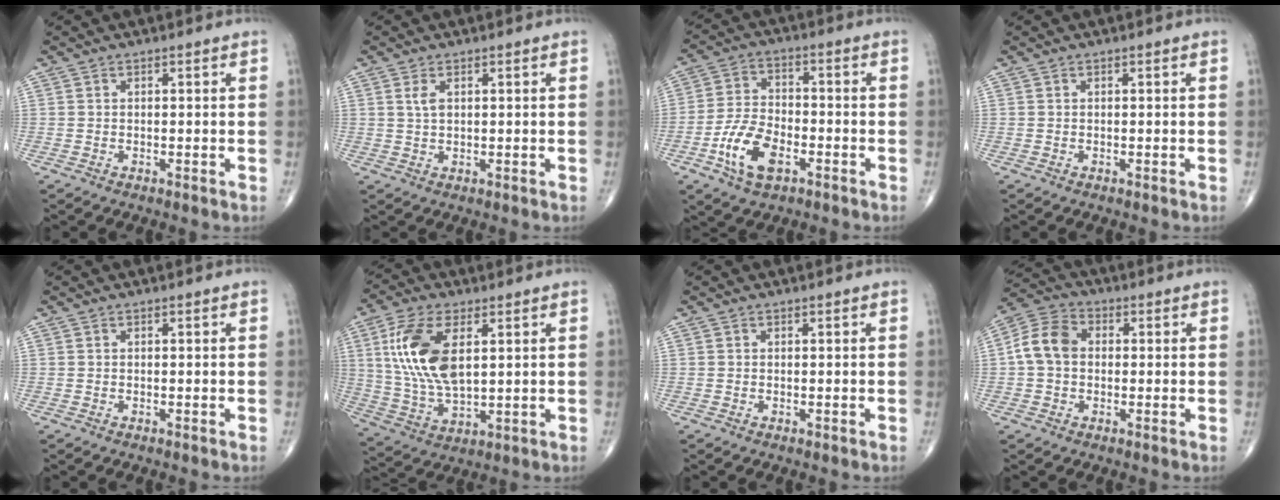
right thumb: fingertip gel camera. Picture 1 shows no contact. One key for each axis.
{"total": 2.1, "fx": 0.8, "fy": 1.1, "fz": 1.7, "tx": -0.034, "ty": 0.001, "tz": 0.018}
{"total": 10.5, "fx": -4.4, "fy": 5.6, "fz": 7.6, "tx": -0.146, "ty": 0.017, "tz": -0.084}
{"total": 0.0}
{"total": 0.0}
{"total": 14.7, "fx": 3.8, "fy": 7.3, "fz": 12.2, "tx": -0.247, "ty": -0.012, "tz": 0.081}
{"total": 0.0}
{"total": 8.0, "fx": 0.3, "fy": 6.1, "fz": 5.2, "tx": -0.093, "ty": 0.025, "tz": -0.005}